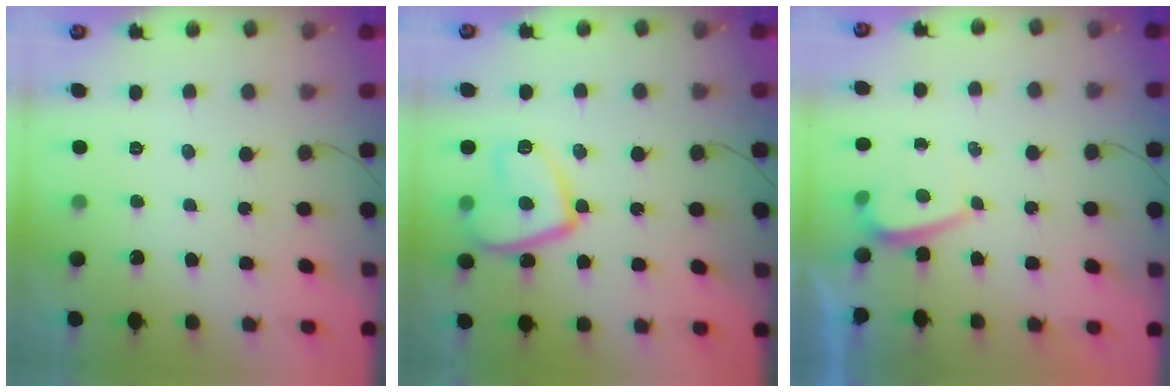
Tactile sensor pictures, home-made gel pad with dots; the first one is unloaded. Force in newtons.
{"total": 12.9, "press": 12.9, "slide": 1.3}
{"total": 0.9, "press": 0.7, "slide": 0.5}